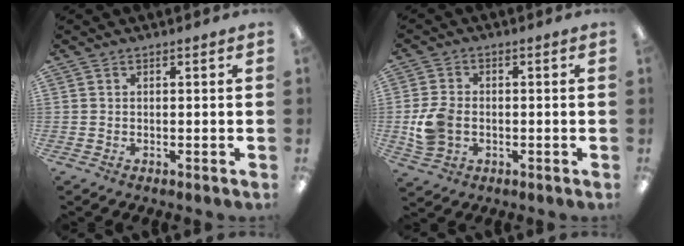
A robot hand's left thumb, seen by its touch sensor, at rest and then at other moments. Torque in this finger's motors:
{"motor_torque": [-0.46, 0.68, -0.07, 0.08, 0.04]}